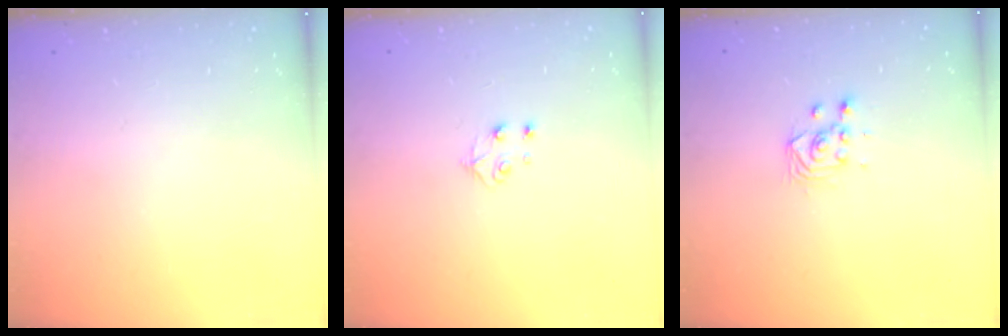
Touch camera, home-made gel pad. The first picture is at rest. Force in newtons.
{"total": 4.5, "press": 4.5, "slide": 0.4}
{"total": 3.7, "press": 3.4, "slide": 1.4}